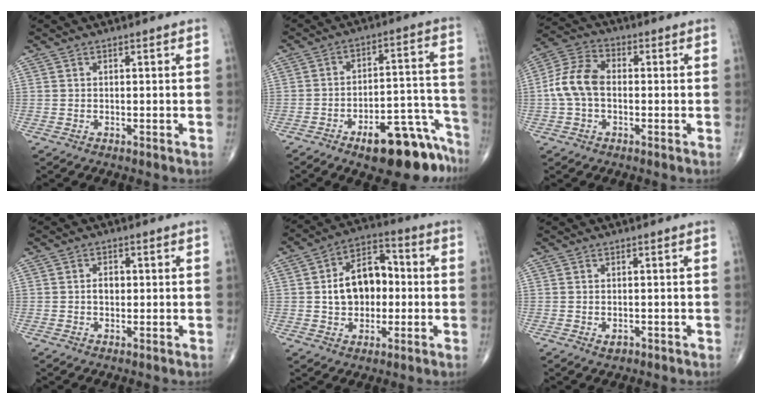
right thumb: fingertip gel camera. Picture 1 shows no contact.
{"total": 15.9, "force": [-10.9, 6.1, 9.9], "torque": [-0.077, 0.109, -0.155]}
{"total": 9.1, "force": [-0.7, 6.1, 6.8], "torque": [-0.137, 0.028, -0.023]}
{"total": 2.5, "force": [0.0, 1.8, 1.7], "torque": [-0.021, 0.004, -0.002]}
{"total": 12.9, "force": [0.0, 8.9, 9.3], "torque": [-0.120, 0.030, -0.004]}
{"total": 1.6, "force": [-0.6, 1.0, 1.0], "torque": [-0.013, 0.001, -0.005]}